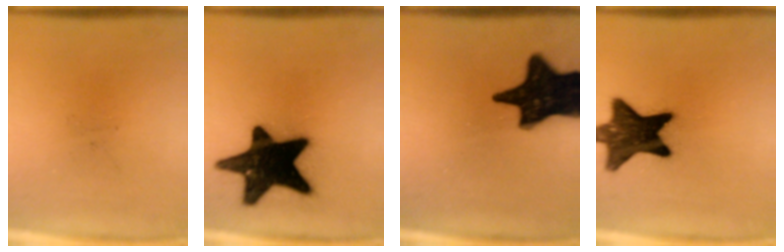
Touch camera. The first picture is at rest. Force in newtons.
{"total": 19.8}
{"total": 18.7}
{"total": 14.9}